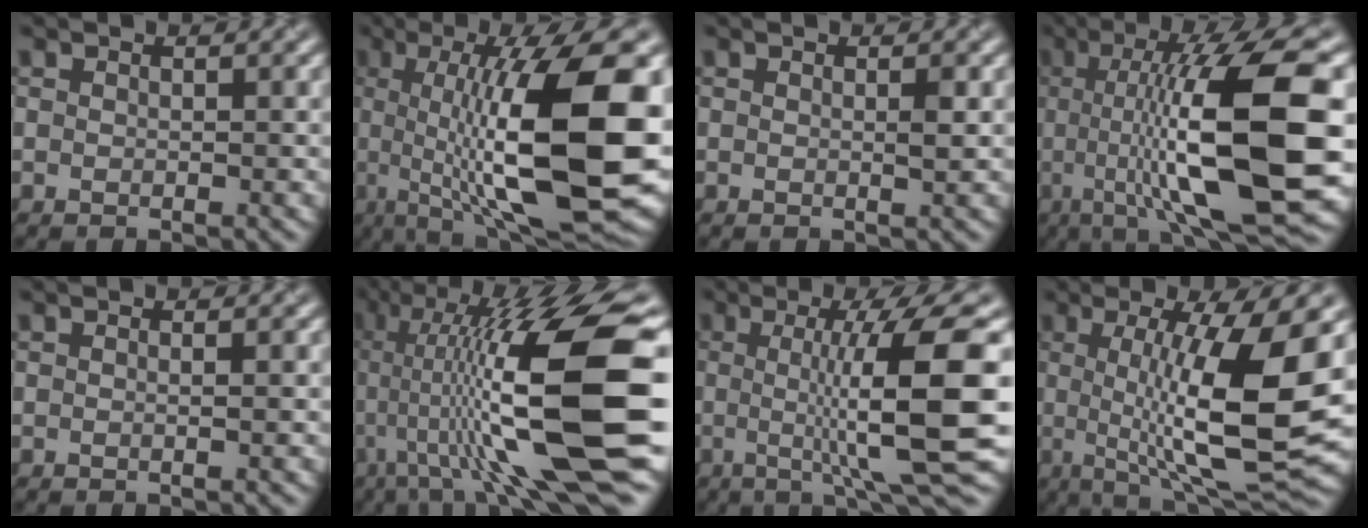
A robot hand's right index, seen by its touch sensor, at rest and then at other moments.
{"total": 16.3, "force": [0.0, 4.4, 15.7], "torque": [-0.217, 0.007, -0.005]}
{"total": 0.9, "force": [0.1, 0.0, 0.9], "torque": [-0.012, -0.001, 0.000]}
{"total": 15.1, "force": [-0.2, 3.6, 14.7], "torque": [-0.204, 0.007, -0.009]}
{"total": 1.1, "force": [0.2, 0.4, 1.0], "torque": [-0.009, 0.000, -0.004]}
{"total": 16.1, "force": [-0.5, 3.0, 15.9], "torque": [-0.257, 0.030, -0.007]}
{"total": 11.7, "force": [0.2, 2.1, 11.5], "torque": [-0.149, -0.004, 0.004]}
{"total": 13.1, "force": [0.3, 3.1, 12.7], "torque": [-0.178, -0.005, 0.006]}